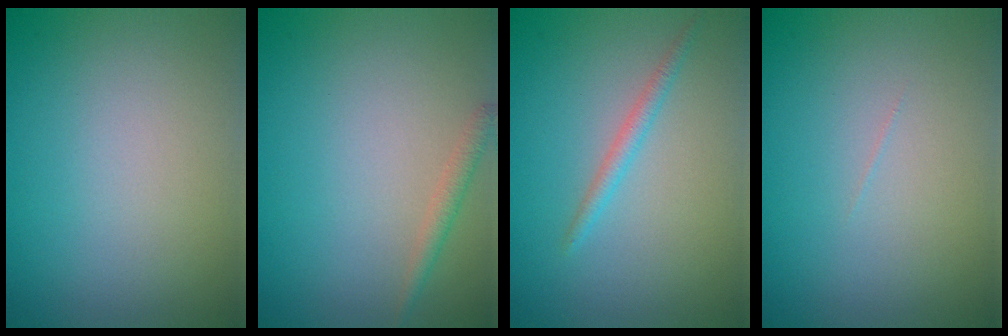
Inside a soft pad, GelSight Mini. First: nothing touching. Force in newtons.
{"total": 1.3, "press": 1.3, "slide": 0.1}
{"total": 1.4, "press": 1.4, "slide": 0.1}
{"total": 0.0}